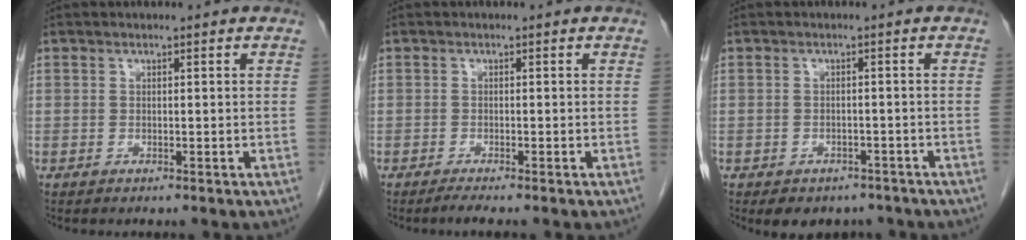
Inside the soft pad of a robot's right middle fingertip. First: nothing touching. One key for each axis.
{"total": 1.4, "fx": -1.1, "fy": -0.3, "fz": 0.7, "tx": -0.019, "ty": -0.003, "tz": -0.023}
{"total": 5.6, "fx": -4.4, "fy": 3.2, "fz": 1.3, "tx": -0.006, "ty": 0.011, "tz": -0.053}